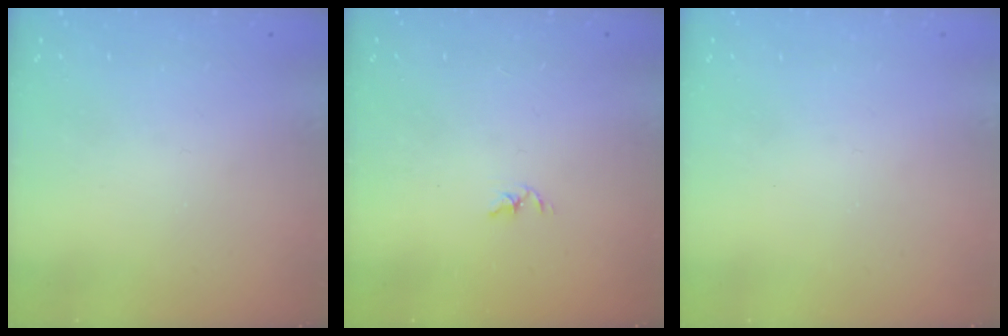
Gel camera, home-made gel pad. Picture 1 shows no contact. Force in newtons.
{"total": 1.8, "press": 1.7, "slide": 0.3}
{"total": 0.7, "press": 0.7, "slide": 0.1}